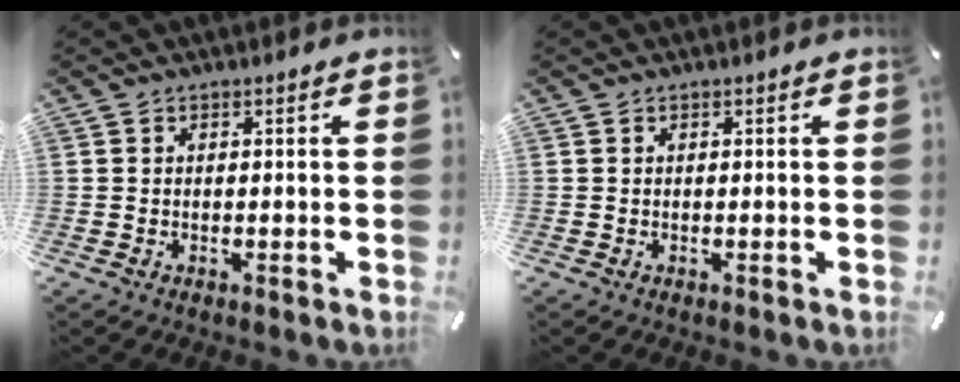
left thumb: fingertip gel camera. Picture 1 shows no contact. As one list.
[{"total": 0.0}]